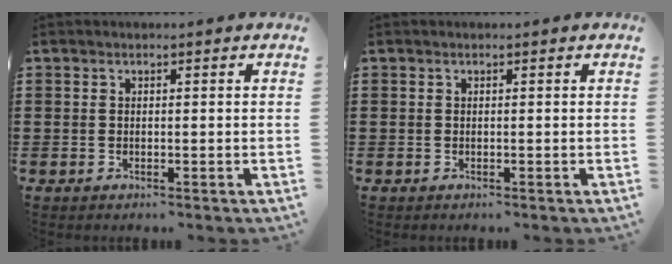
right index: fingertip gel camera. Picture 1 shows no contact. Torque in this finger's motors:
{"motor_torque": [0.16, -0.16, 0.00, 0.00]}